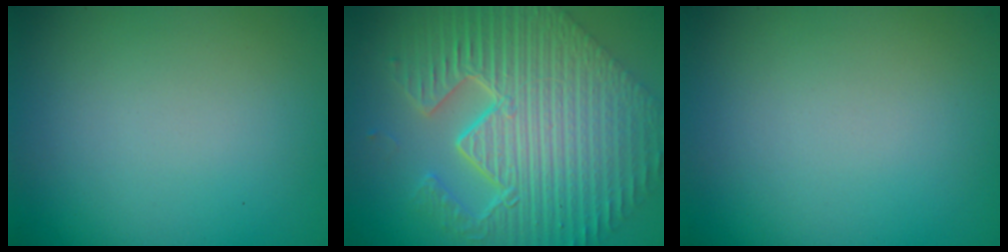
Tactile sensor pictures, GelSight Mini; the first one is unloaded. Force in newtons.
{"total": 11.9, "press": 7.9, "slide": 8.9}
{"total": 0.0}